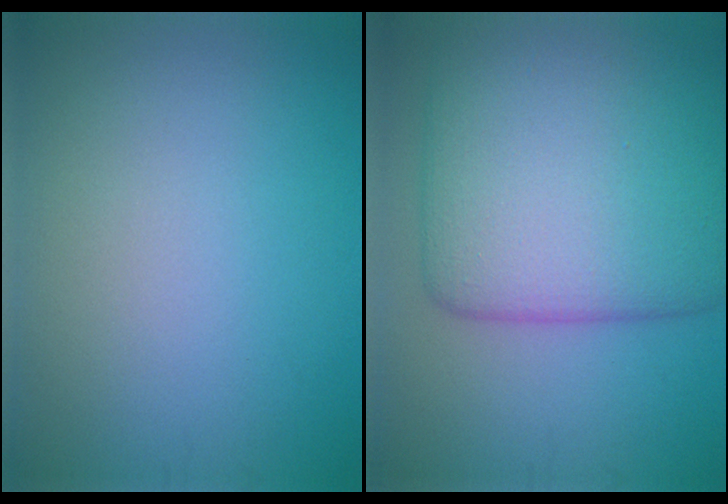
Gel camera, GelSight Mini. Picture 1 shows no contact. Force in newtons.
{"total": 11.3, "press": 11.2, "slide": 0.5}